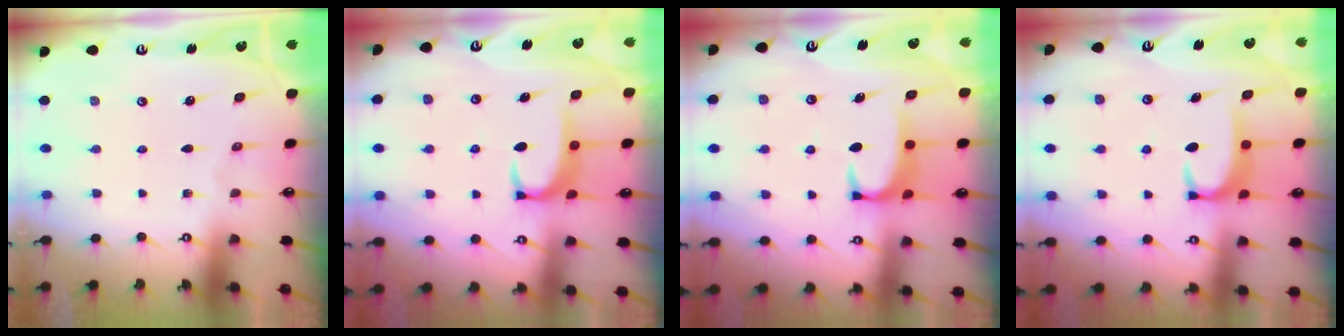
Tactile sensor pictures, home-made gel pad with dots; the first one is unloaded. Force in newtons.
{"total": 3.1, "press": 3.1, "slide": 0.4}
{"total": 2.3, "press": 2.3, "slide": 0.3}
{"total": 2.7, "press": 2.7, "slide": 0.5}